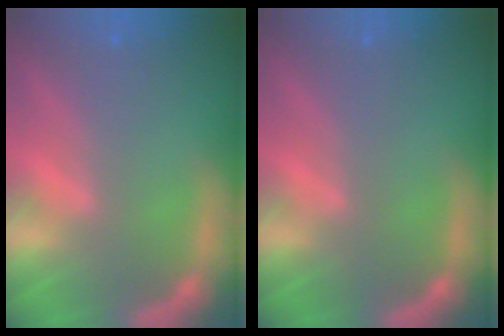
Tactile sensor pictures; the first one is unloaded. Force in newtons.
{"total": 0.0}